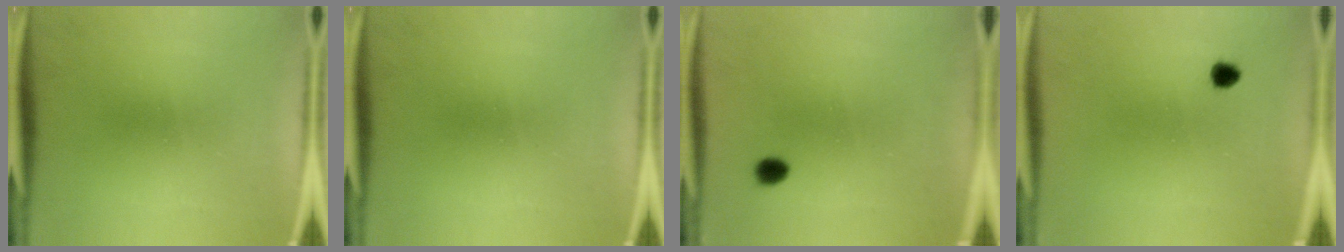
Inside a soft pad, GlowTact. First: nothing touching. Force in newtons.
{"total": 0.0}
{"total": 2.1}
{"total": 1.6}